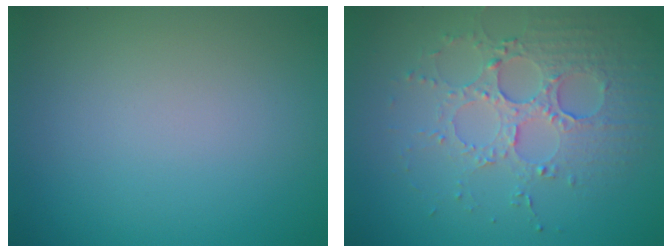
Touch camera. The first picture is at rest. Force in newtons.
{"total": 3.9, "press": 3.7, "slide": 1.3}